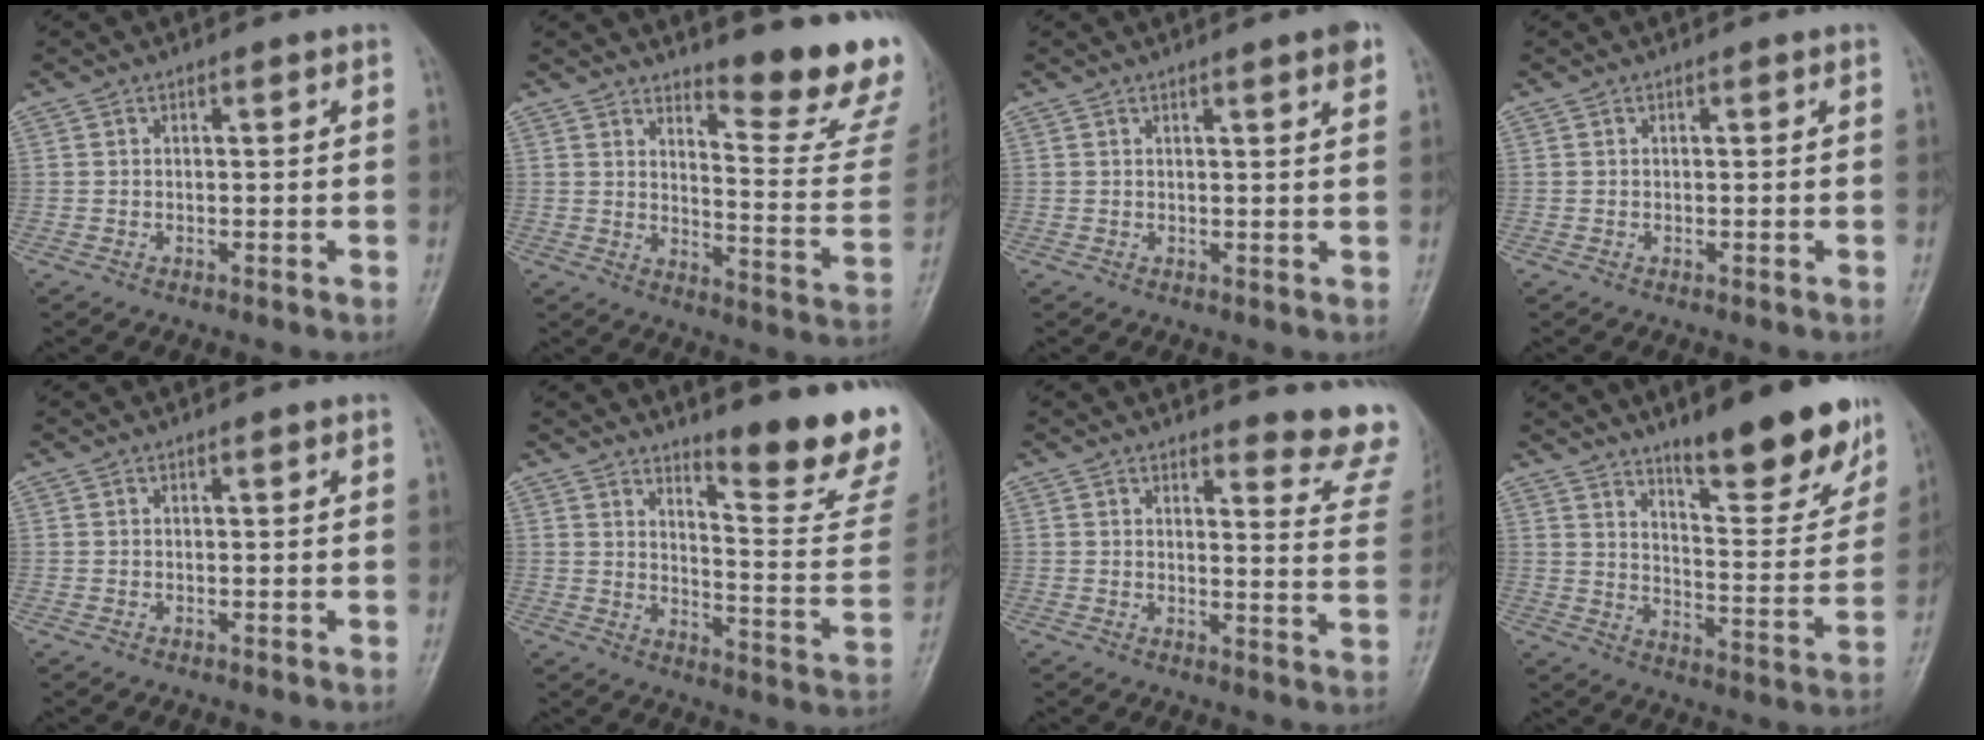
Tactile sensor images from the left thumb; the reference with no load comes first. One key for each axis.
{"total": 15.1, "fx": 12.9, "fy": 1.6, "fz": 7.6, "tx": -0.079, "ty": -0.153, "tz": 0.167}
{"total": 2.9, "fx": 1.7, "fy": 0.2, "fz": 2.4, "tx": -0.030, "ty": -0.006, "tz": 0.021}
{"total": 0.0}
{"total": 0.0}
{"total": 16.5, "fx": 13.4, "fy": 1.8, "fz": 9.4, "tx": -0.100, "ty": -0.142, "tz": 0.179}
{"total": 10.8, "fx": 10.3, "fy": 2.0, "fz": 2.5, "tx": 0.006, "ty": -0.112, "tz": 0.090}
{"total": 16.8, "fx": 11.8, "fy": 4.2, "fz": 11.2, "tx": -0.112, "ty": -0.081, "tz": 0.180}